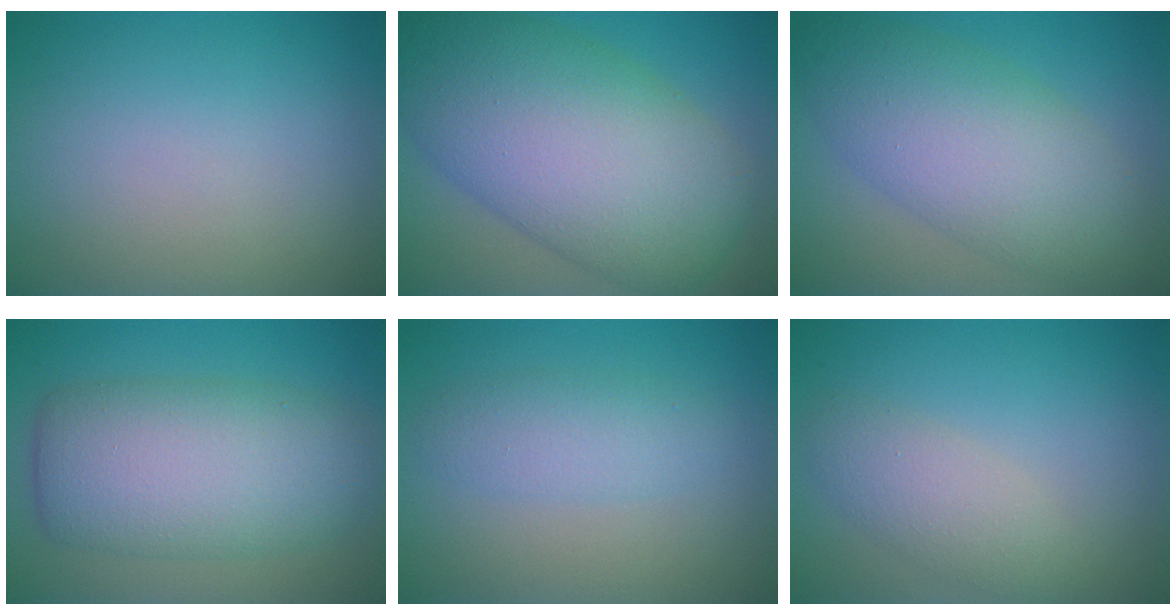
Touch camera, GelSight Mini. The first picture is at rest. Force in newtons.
{"total": 14.0, "press": 14.0, "slide": 0.3}
{"total": 8.1, "press": 8.1, "slide": 0.2}
{"total": 8.7, "press": 8.7, "slide": 0.2}
{"total": 2.8, "press": 2.8, "slide": 0.1}
{"total": 2.9, "press": 2.9, "slide": 0.3}